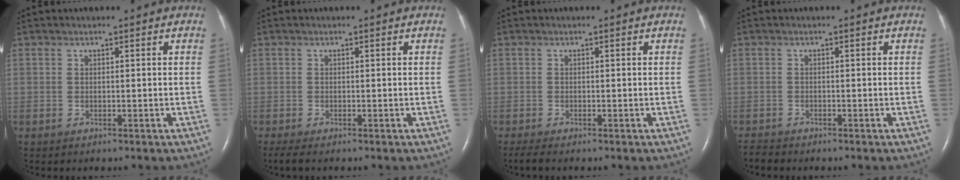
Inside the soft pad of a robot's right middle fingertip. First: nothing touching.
{"total": 1.7, "force": [-1.3, 0.2, 1.1], "torque": [-0.022, -0.009, -0.024]}
{"total": 1.5, "force": [-1.3, 0.0, 0.9], "torque": [-0.021, -0.007, -0.023]}
{"total": 1.4, "force": [-1.4, 0.1, 0.0], "torque": [-0.001, -0.006, -0.026]}